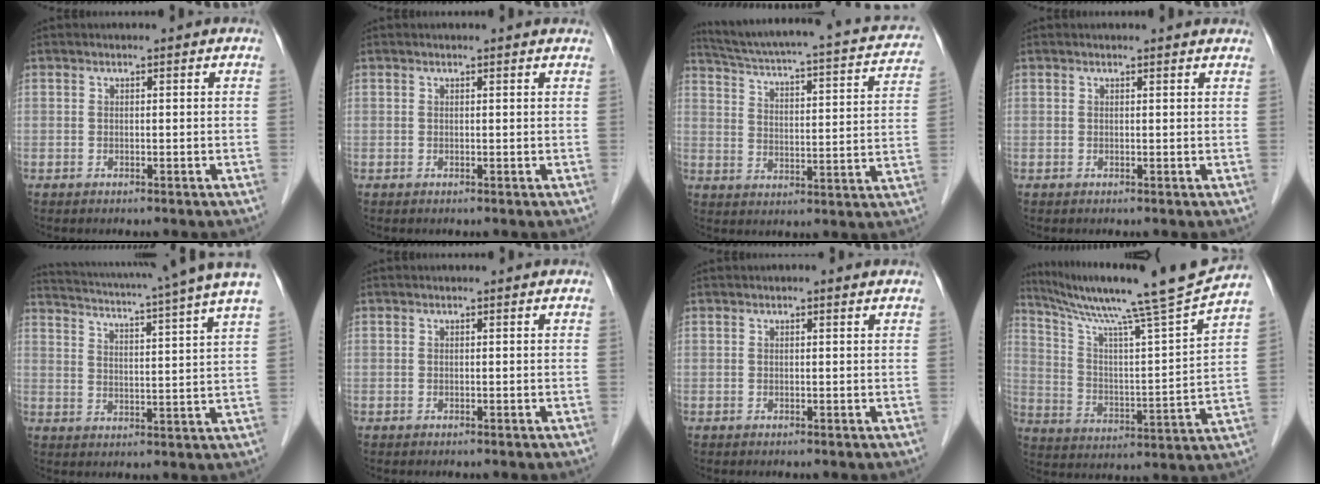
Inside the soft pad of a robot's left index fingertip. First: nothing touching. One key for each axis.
{"total": 2.0, "fx": 1.9, "fy": -0.1, "fz": 0.5, "tx": -0.012, "ty": 0.003, "tz": 0.015}
{"total": 21.9, "fx": 18.8, "fy": 3.5, "fz": 10.6, "tx": -0.164, "ty": -0.009, "tz": 0.240}
{"total": 3.2, "fx": 3.1, "fy": 0.1, "fz": 0.7, "tx": -0.012, "ty": 0.004, "tz": 0.024}
{"total": 19.0, "fx": 16.4, "fy": -1.6, "fz": 9.5, "tx": -0.168, "ty": -0.033, "tz": 0.208}
{"total": 0.0}
{"total": 0.8, "fx": 0.6, "fy": 0.1, "fz": 0.6, "tx": -0.009, "ty": 0.006, "tz": 0.008}
{"total": 19.9, "fx": 17.1, "fy": -3.0, "fz": 9.6, "tx": -0.168, "ty": -0.040, "tz": 0.259}